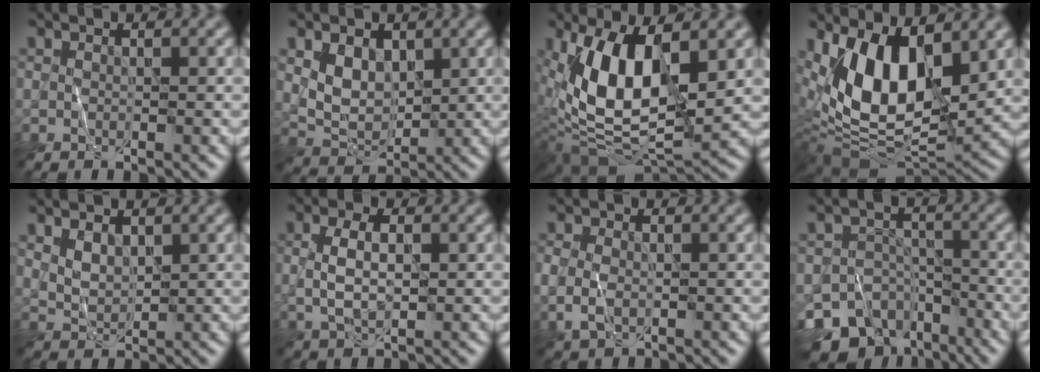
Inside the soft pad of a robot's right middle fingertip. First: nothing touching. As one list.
[{"total": 3.6, "force": [1.2, 2.5, 2.2], "torque": [-0.045, -0.008, 0.026]}, {"total": 11.5, "force": [2.1, 5.4, 9.9], "torque": [-0.186, -0.005, 0.033]}, {"total": 12.3, "force": [3.6, 6.1, 10.0], "torque": [-0.177, -0.009, 0.065]}, {"total": 2.1, "force": [1.2, 1.2, 1.2], "torque": [-0.029, -0.004, 0.031]}, {"total": 3.1, "force": [0.2, 1.5, 2.7], "torque": [-0.060, 0.002, 0.004]}, {"total": 2.5, "force": [-0.2, 1.9, 1.7], "torque": [-0.043, -0.001, -0.004]}, {"total": 10.3, "force": [-7.6, 6.1, 3.1], "torque": [-0.033, -0.008, -0.111]}]